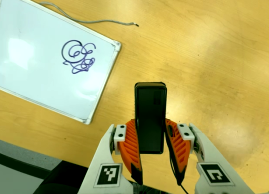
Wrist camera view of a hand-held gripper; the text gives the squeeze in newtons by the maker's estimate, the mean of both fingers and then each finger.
{"total": 6.2, "left": 4.3, "right": 8.1}